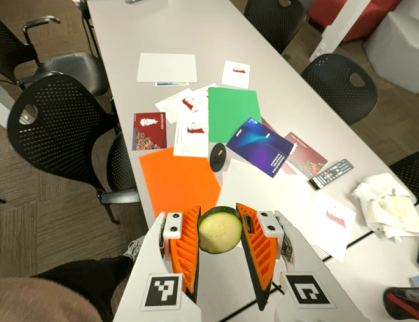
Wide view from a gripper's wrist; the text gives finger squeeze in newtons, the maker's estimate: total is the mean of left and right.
{"total": 15.5, "left": 17.1, "right": 14.0}